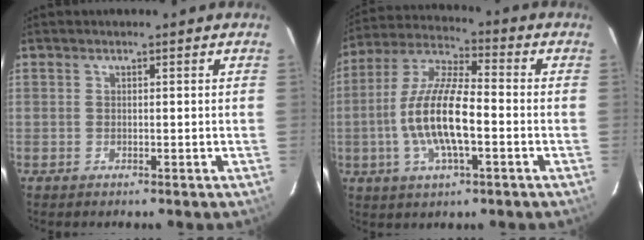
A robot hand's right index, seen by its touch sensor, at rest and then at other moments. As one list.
[{"total": 14.3, "force": [-2.9, 4.5, 13.3], "torque": [-0.269, 0.002, -0.058]}]